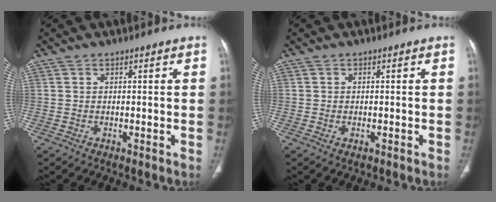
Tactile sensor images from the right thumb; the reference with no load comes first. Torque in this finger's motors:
{"motor_torque": [-0.24, -0.09, -0.19, -0.19, -0.01]}